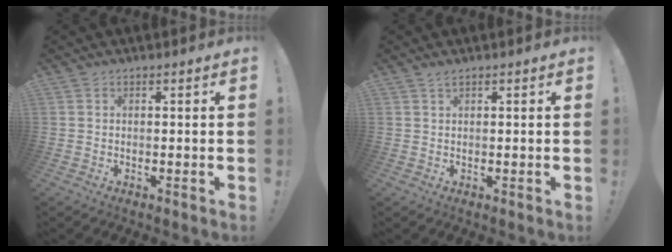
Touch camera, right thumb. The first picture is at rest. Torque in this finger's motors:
{"motor_torque": [0.02, -0.14, -0.05, 0.01, 0.00]}